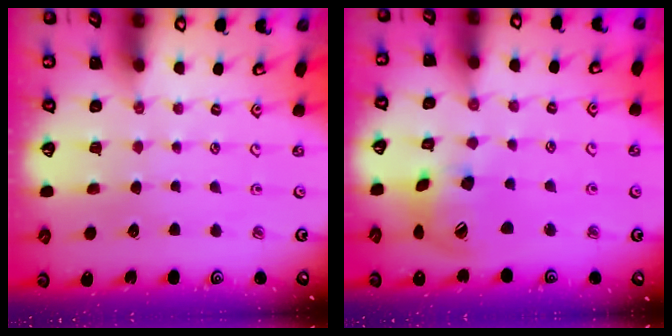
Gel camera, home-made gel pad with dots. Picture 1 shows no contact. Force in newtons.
{"total": 16.3, "press": 16.2, "slide": 2.2}